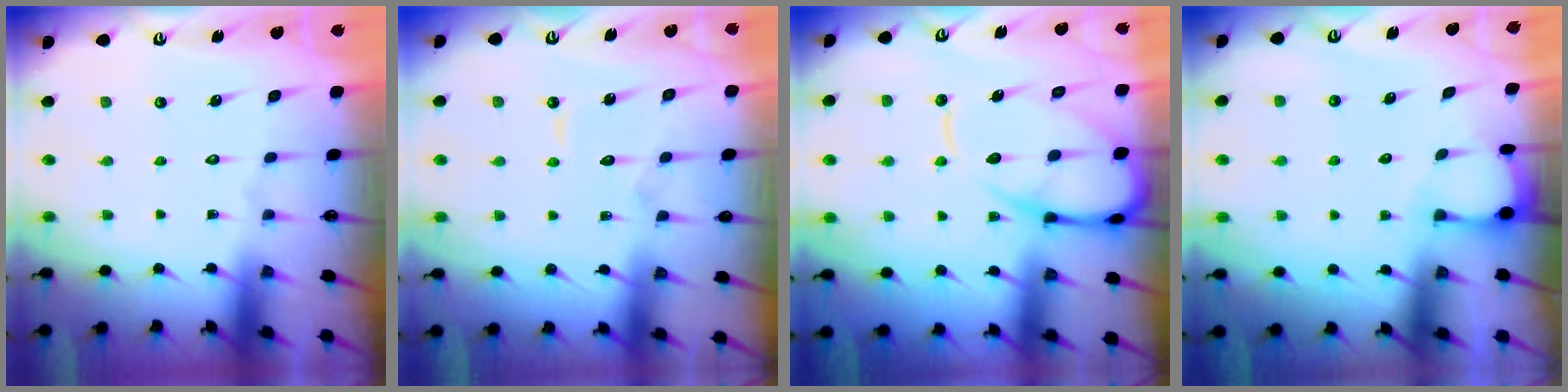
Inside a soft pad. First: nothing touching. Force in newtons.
{"total": 5.2, "press": 5.1, "slide": 0.5}
{"total": 12.8, "press": 12.7, "slide": 1.4}
{"total": 2.0, "press": 2.0, "slide": 0.3}